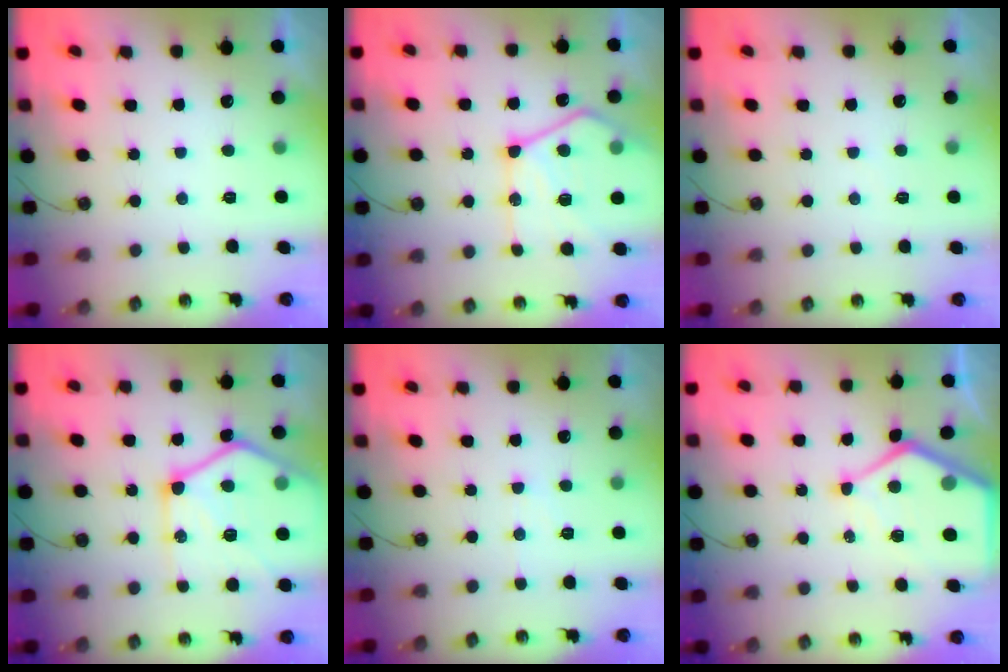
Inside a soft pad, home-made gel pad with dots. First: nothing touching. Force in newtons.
{"total": 17.9, "press": 17.9, "slide": 1.4}
{"total": 5.0, "press": 5.0, "slide": 0.5}
{"total": 23.2, "press": 23.0, "slide": 2.3}
{"total": 5.9, "press": 5.8, "slide": 1.0}
{"total": 12.0, "press": 11.9, "slide": 1.3}